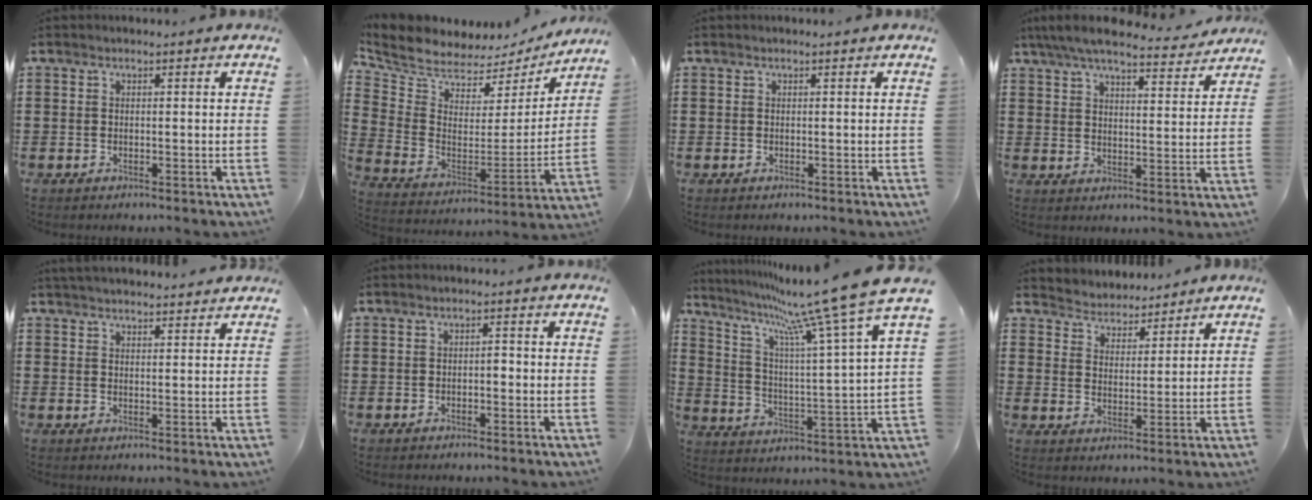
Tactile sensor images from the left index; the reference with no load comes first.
{"total": 5.8, "force": [5.2, 2.6, 0.4], "torque": [-0.049, -0.050, 0.091]}
{"total": 0.0}
{"total": 6.9, "force": [6.1, 0.7, 3.0], "torque": [-0.080, -0.027, 0.109]}
{"total": 2.9, "force": [2.9, 0.1, 0.3], "torque": [-0.014, -0.005, 0.056]}
{"total": 1.1, "force": [-0.5, 0.5, 0.9], "torque": [-0.019, 0.001, -0.011]}
{"total": 11.5, "force": [9.9, -1.1, 5.8], "torque": [-0.130, -0.080, 0.151]}
{"total": 3.9, "force": [3.8, 0.8, -0.9], "torque": [-0.006, -0.022, 0.065]}